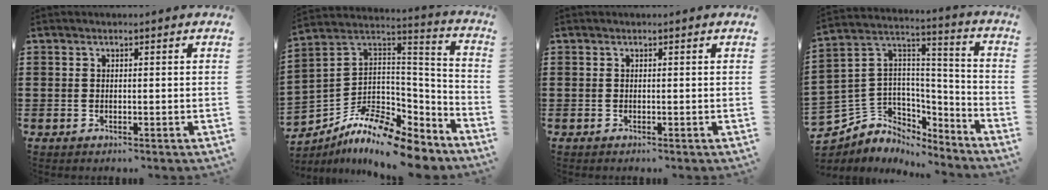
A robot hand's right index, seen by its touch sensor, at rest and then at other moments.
{"total": 11.1, "force": [-8.9, 3.7, 5.7], "torque": [-0.113, 0.017, -0.171]}
{"total": 0.0}
{"total": 6.5, "force": [-3.0, 5.7, 0.5], "torque": [-0.048, -0.012, -0.058]}